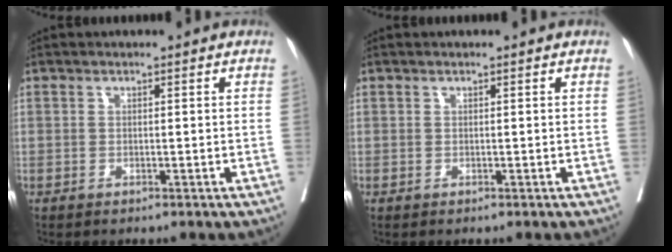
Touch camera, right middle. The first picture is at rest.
{"total": 0.0}